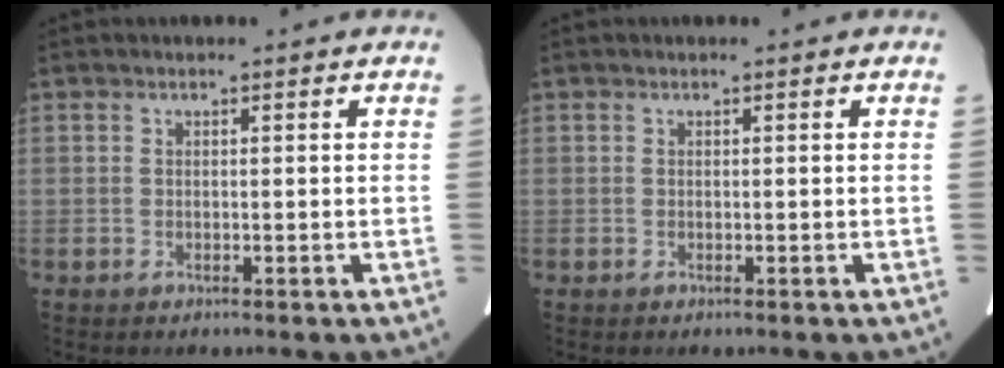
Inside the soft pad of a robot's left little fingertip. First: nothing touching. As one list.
[{"total": 0.0}]